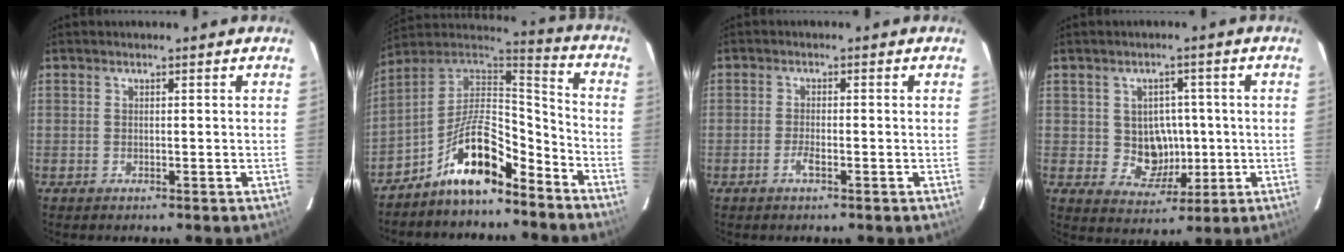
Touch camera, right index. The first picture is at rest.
{"total": 13.4, "force": [-8.6, 4.7, 9.1], "torque": [-0.186, 0.024, -0.160]}
{"total": 1.8, "force": [-1.0, 0.3, 1.5], "torque": [-0.032, 0.001, -0.020]}
{"total": 6.7, "force": [0.2, 6.3, 2.3], "torque": [-0.044, 0.013, 0.019]}